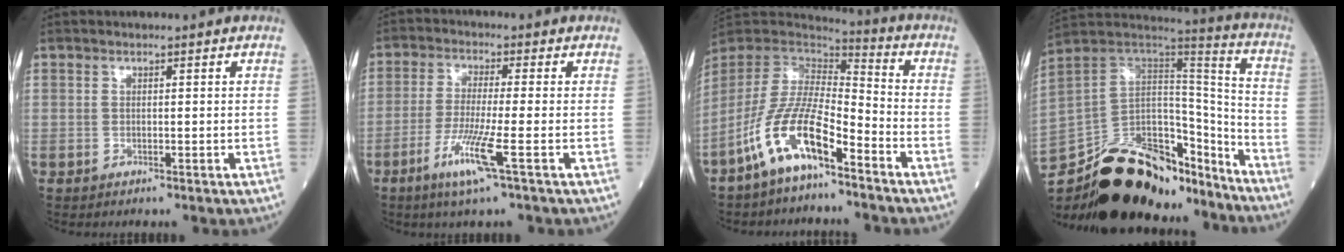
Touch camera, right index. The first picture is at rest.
{"total": 7.4, "force": [-3.3, -0.6, 6.6], "torque": [-0.137, -0.021, -0.069]}
{"total": 12.4, "force": [-7.3, 3.2, 9.5], "torque": [-0.200, 0.001, -0.144]}
{"total": 31.6, "force": [-25.1, 12.0, 15.0], "torque": [-0.332, -0.017, -0.404]}